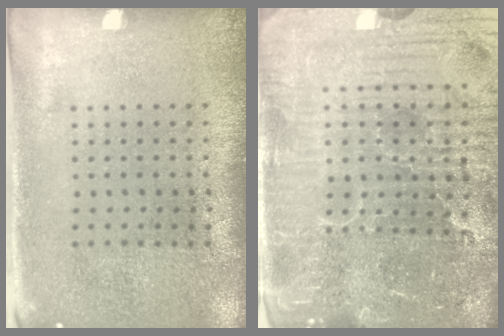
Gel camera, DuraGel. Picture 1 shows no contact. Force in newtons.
{"total": 7.1, "press": 6.3, "slide": 3.2}